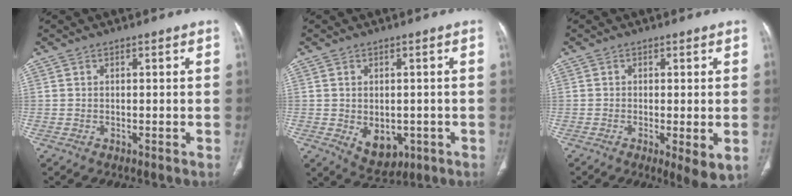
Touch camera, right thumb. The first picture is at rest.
{"total": 7.0, "force": [-1.6, 4.9, 4.7], "torque": [-0.048, -0.003, -0.003]}
{"total": 5.7, "force": [-1.5, 1.5, 5.3], "torque": [-0.086, -0.018, -0.021]}